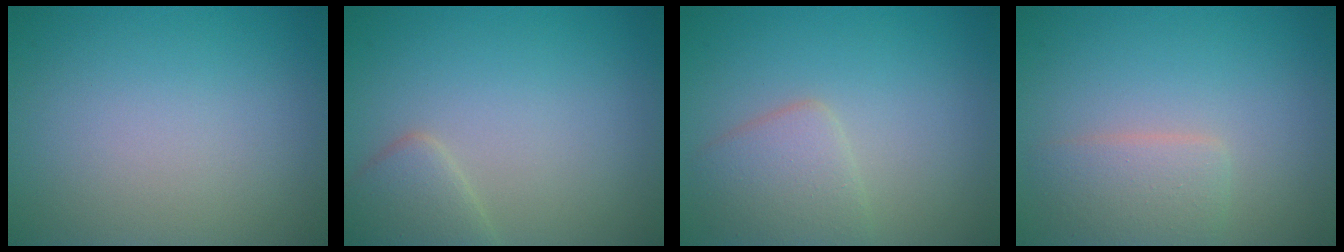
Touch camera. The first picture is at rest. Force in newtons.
{"total": 2.6, "press": 2.6, "slide": 0.1}
{"total": 3.1, "press": 3.1, "slide": 0.1}
{"total": 2.6, "press": 2.6, "slide": 0.1}